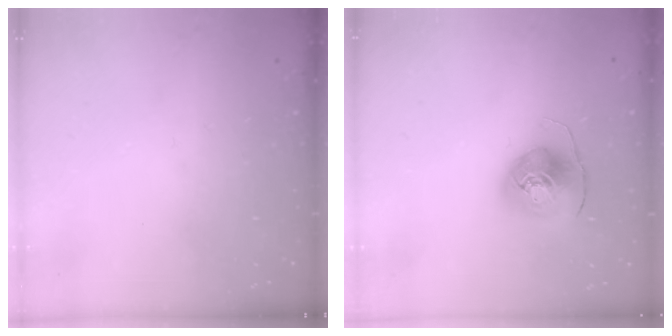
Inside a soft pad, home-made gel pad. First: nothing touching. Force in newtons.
{"total": 9.2, "press": 9.1, "slide": 1.0}